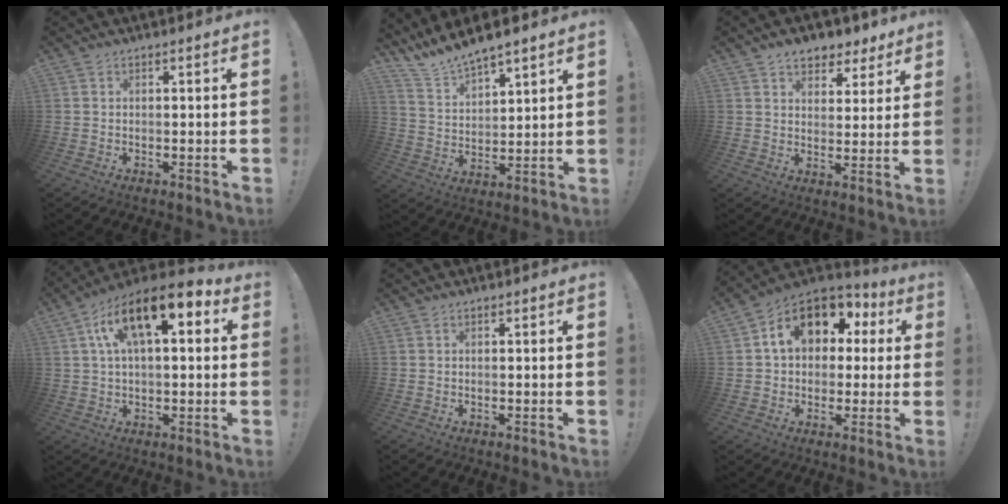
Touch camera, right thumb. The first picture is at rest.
{"total": 8.9, "force": [8.7, 1.0, 1.7], "torque": [-0.059, -0.076, 0.160]}
{"total": 7.3, "force": [5.4, 4.3, 2.4], "torque": [-0.028, -0.037, 0.101]}
{"total": 15.1, "force": [6.3, 6.0, 12.3], "torque": [-0.222, -0.020, 0.106]}
{"total": 0.0}
{"total": 14.4, "force": [5.1, 10.3, 8.7], "torque": [-0.134, -0.007, 0.093]}